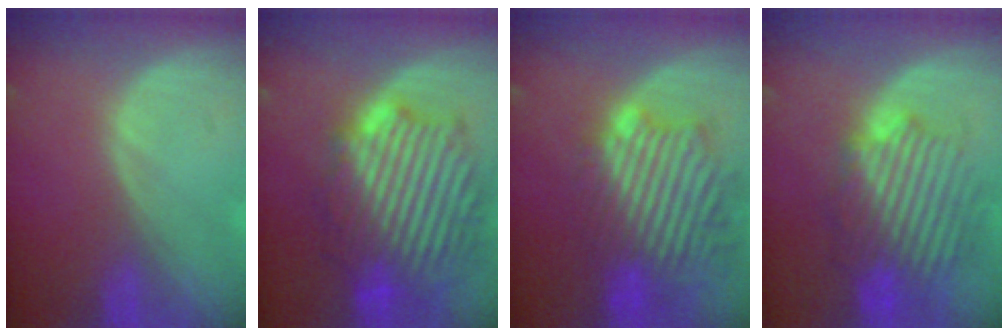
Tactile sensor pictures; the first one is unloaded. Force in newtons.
{"total": 13.2, "press": 13.2, "slide": 1.0}
{"total": 11.5, "press": 10.5, "slide": 4.6}
{"total": 9.1, "press": 9.0, "slide": 1.7}